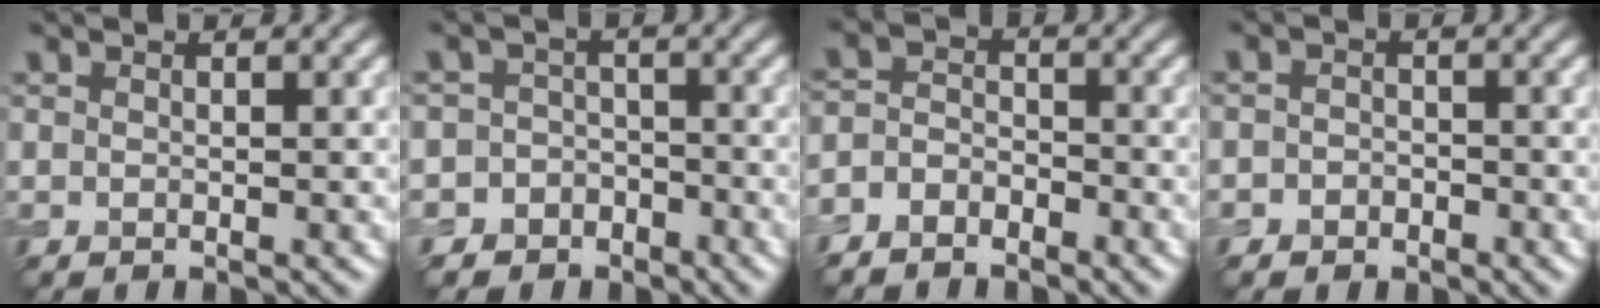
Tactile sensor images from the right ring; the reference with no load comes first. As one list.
[{"total": 5.9, "force": [-3.5, 4.7, -0.2], "torque": [0.034, -0.006, -0.075]}, {"total": 3.3, "force": [-2.6, 1.8, 0.8], "torque": [-0.014, 0.003, -0.057]}, {"total": 1.5, "force": [-0.8, 1.2, 0.4], "torque": [0.008, 0.002, -0.021]}]